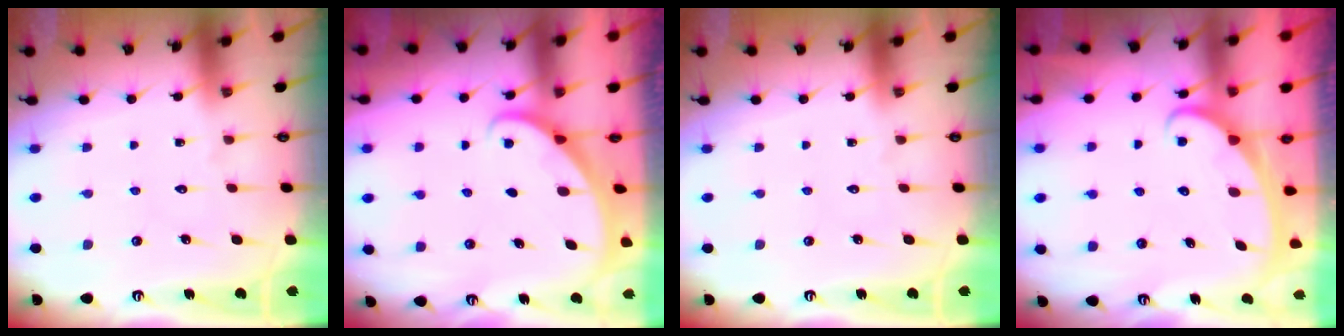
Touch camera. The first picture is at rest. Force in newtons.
{"total": 1.8, "press": 1.8, "slide": 0.1}
{"total": 0.0}
{"total": 2.4, "press": 2.4, "slide": 0.4}